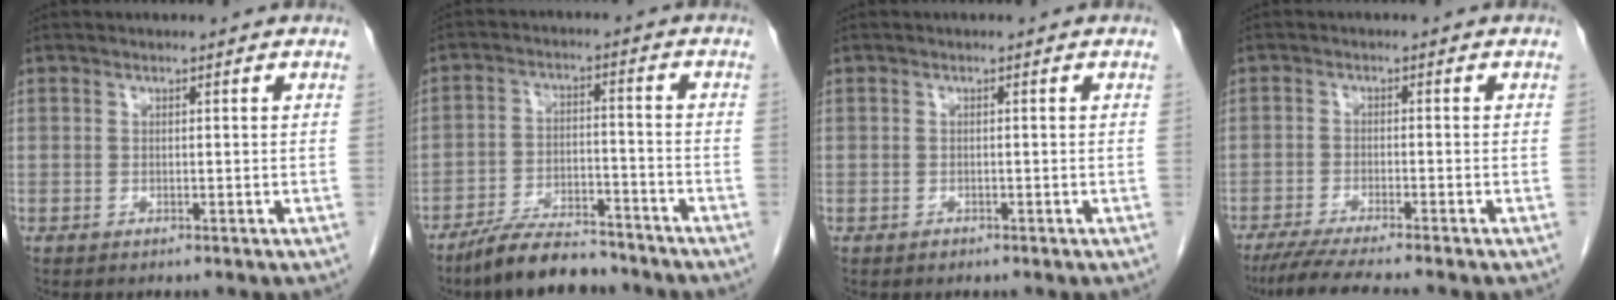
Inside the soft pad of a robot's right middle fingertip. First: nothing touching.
{"total": 9.7, "force": [-8.5, 2.4, 4.1], "torque": [-0.073, -0.008, -0.148]}
{"total": 0.5, "force": [-0.4, 0.3, 0.1], "torque": [-0.006, -0.001, -0.007]}
{"total": 8.0, "force": [-6.8, -0.8, 4.1], "torque": [-0.062, -0.026, -0.112]}